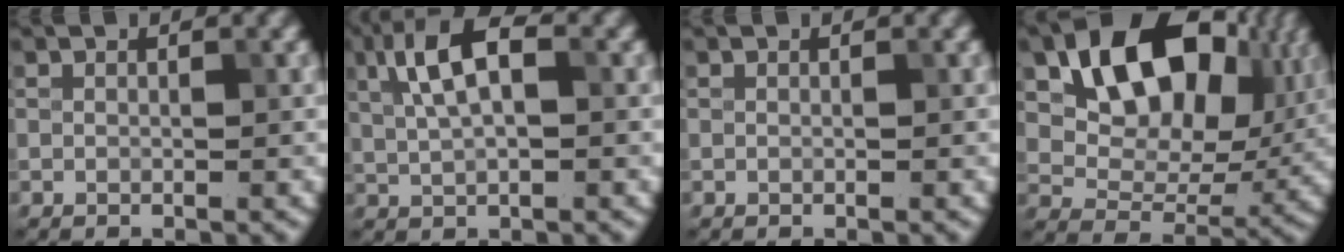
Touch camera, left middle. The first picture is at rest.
{"total": 5.5, "force": [1.7, 2.3, 4.7], "torque": [-0.095, 0.011, 0.027]}
{"total": 0.0}
{"total": 14.0, "force": [5.3, 8.9, 9.4], "torque": [-0.148, 0.004, 0.094]}